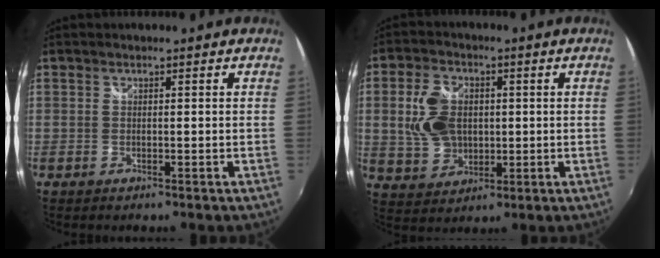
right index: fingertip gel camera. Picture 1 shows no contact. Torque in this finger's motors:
{"motor_torque": [0.27, 0.04, 0.35, 0.11]}